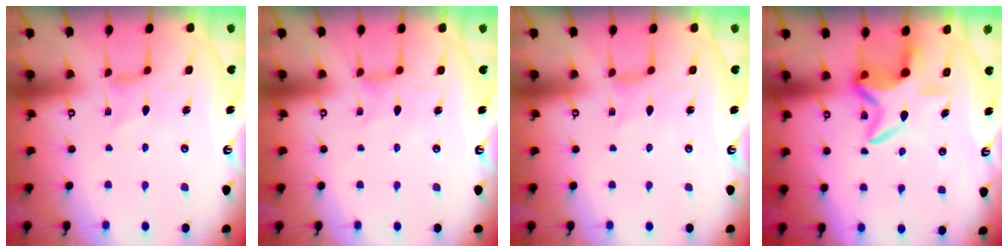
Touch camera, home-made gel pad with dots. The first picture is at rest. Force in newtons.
{"total": 1.3, "press": 1.3, "slide": 0.3}
{"total": 0.6, "press": 0.6, "slide": 0.2}
{"total": 8.2, "press": 8.2, "slide": 1.0}